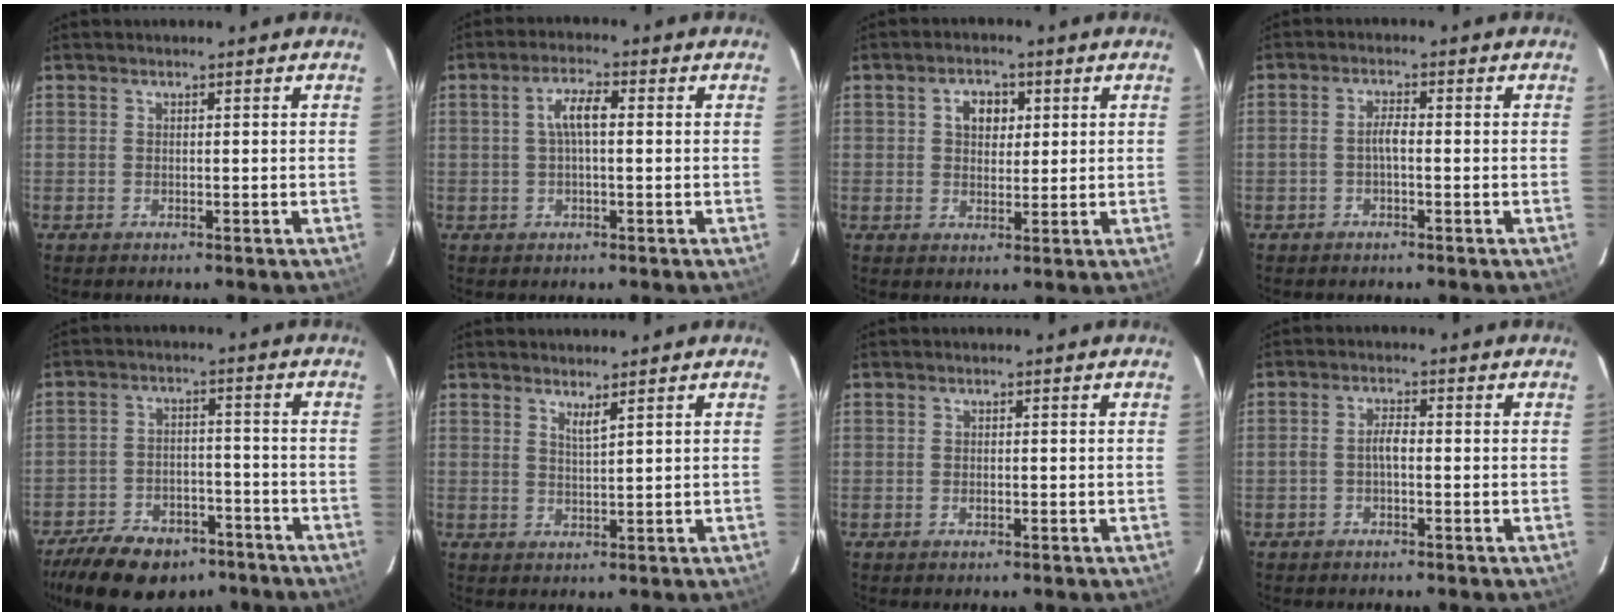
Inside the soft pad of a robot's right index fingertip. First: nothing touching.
{"total": 4.4, "force": [0.4, 1.3, 4.2], "torque": [-0.082, 0.011, 0.009]}
{"total": 4.7, "force": [1.5, 3.4, 2.8], "torque": [-0.042, 0.014, 0.026]}
{"total": 2.3, "force": [-0.7, 0.7, 2.0], "torque": [-0.043, 0.008, -0.014]}
{"total": 17.6, "force": [-12.7, 9.0, 8.1], "torque": [-0.187, 0.000, -0.182]}
{"total": 1.9, "force": [1.5, -0.1, 1.3], "torque": [-0.023, -0.004, 0.024]}
{"total": 0.7, "force": [-0.2, 0.6, 0.3], "torque": [-0.005, 0.000, -0.003]}
{"total": 2.5, "force": [-0.7, 1.0, 2.2], "torque": [-0.046, 0.008, -0.014]}